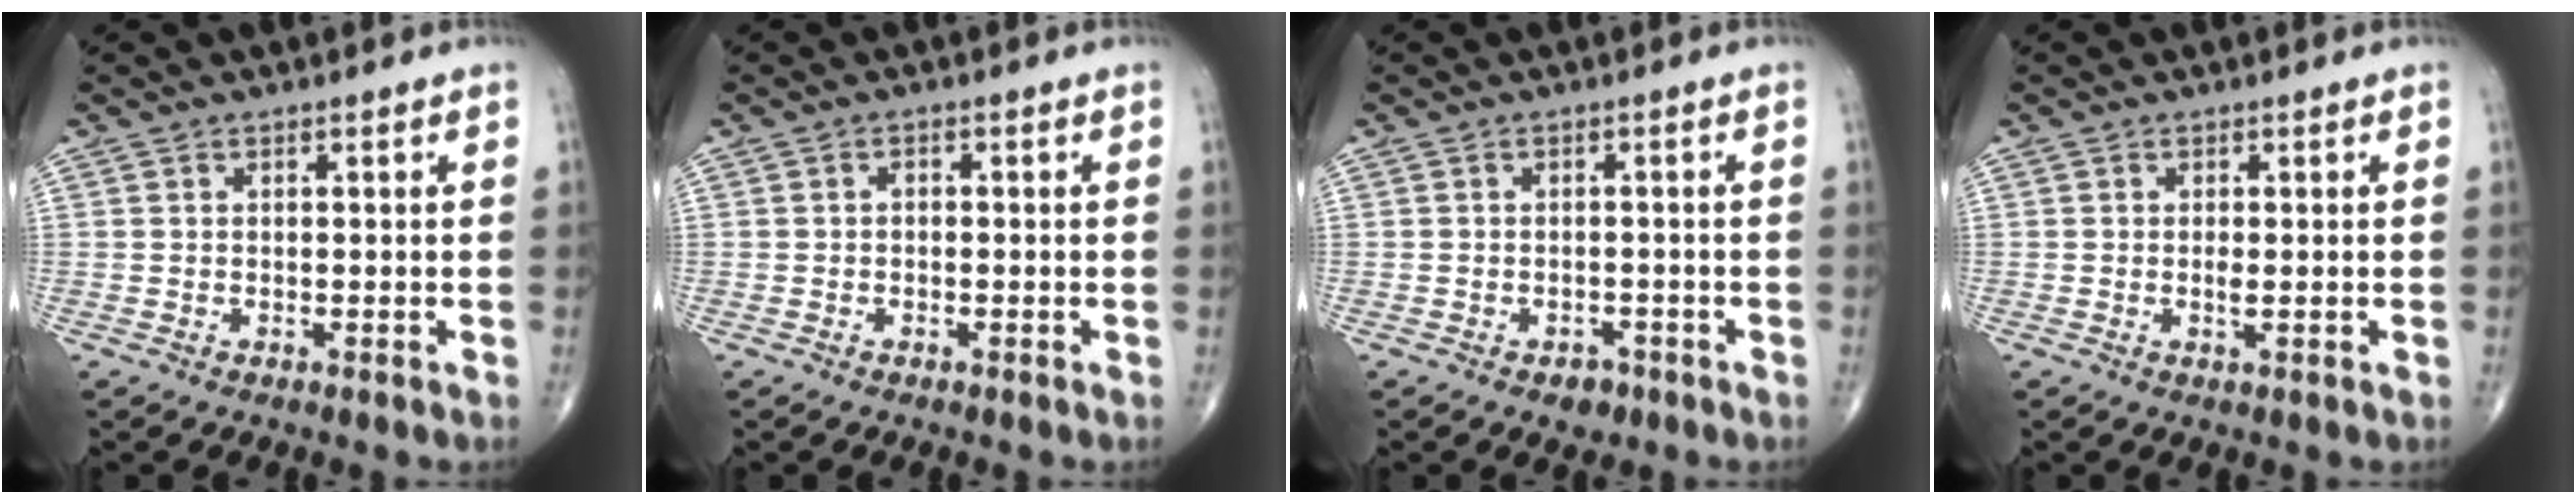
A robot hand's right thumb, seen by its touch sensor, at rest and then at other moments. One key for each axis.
{"total": 0.8, "fx": -0.2, "fy": 0.6, "fz": 0.5, "tx": -0.002, "ty": 0.004, "tz": -0.009}
{"total": 1.3, "fx": -0.9, "fy": 0.8, "fz": 0.4, "tx": -0.005, "ty": 0.003, "tz": -0.013}
{"total": 1.3, "fx": -0.1, "fy": 0.4, "fz": 1.2, "tx": -0.022, "ty": -0.002, "tz": -0.003}